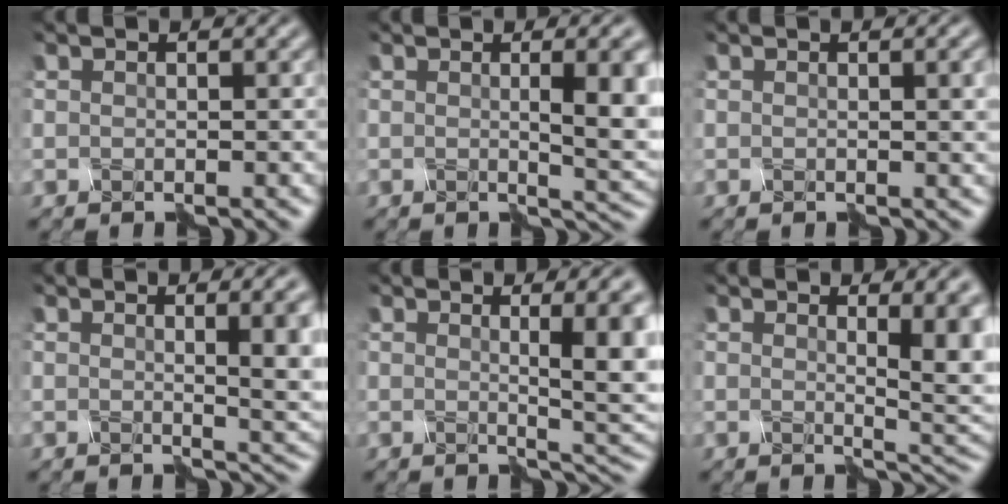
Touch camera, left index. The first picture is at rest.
{"total": 4.9, "force": [0.0, 0.7, 4.8], "torque": [-0.056, -0.005, 0.001]}
{"total": 1.5, "force": [0.5, -0.1, 1.4], "torque": [-0.015, 0.001, 0.009]}
{"total": 4.4, "force": [0.7, 1.0, 4.3], "torque": [-0.047, -0.006, 0.012]}
{"total": 4.7, "force": [0.6, 0.7, 4.6], "torque": [-0.060, -0.008, 0.010]}
{"total": 5.4, "force": [1.3, 1.7, 5.0], "torque": [-0.048, -0.005, 0.024]}